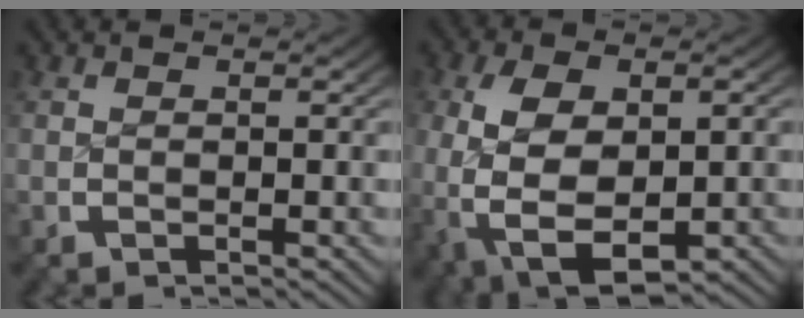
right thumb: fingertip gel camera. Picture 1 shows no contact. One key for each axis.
{"total": 11.5, "fx": -2.9, "fy": 7.8, "fz": 7.9, "tx": -0.208, "ty": -0.066, "tz": -0.011}